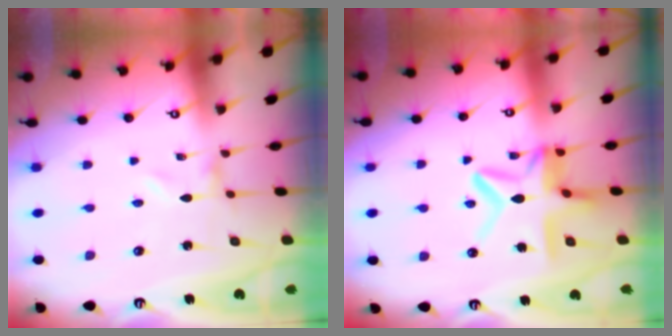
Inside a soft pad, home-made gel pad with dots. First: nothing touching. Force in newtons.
{"total": 12.9, "press": 12.8, "slide": 1.3}